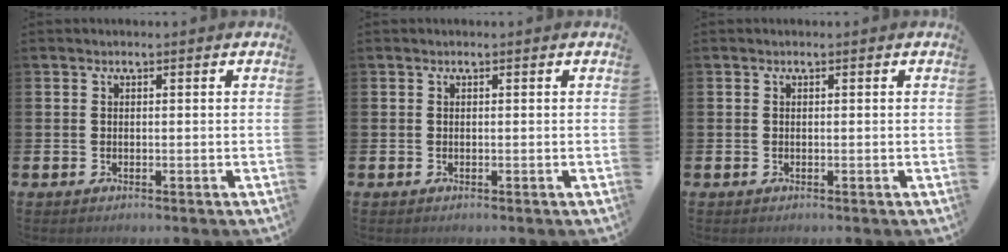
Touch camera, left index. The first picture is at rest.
{"total": 0.0}
{"total": 0.0}